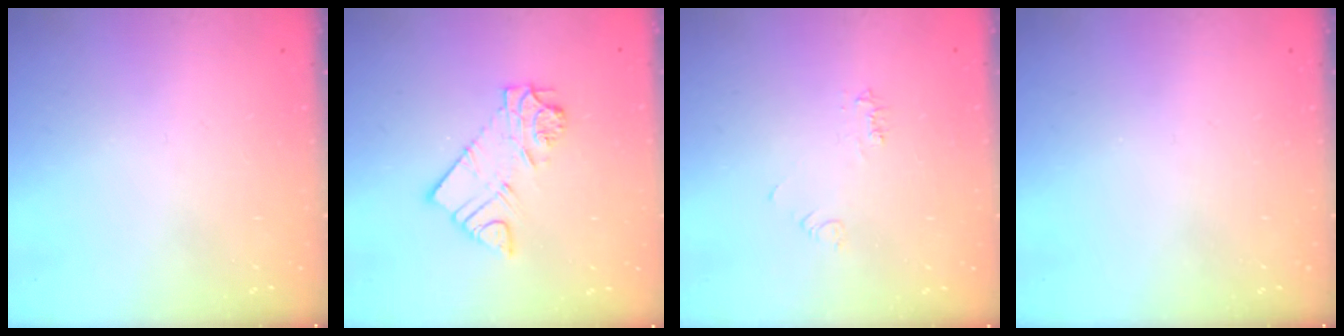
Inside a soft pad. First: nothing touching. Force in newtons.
{"total": 10.0, "press": 10.0, "slide": 0.9}
{"total": 4.5, "press": 4.5, "slide": 0.7}
{"total": 0.0}